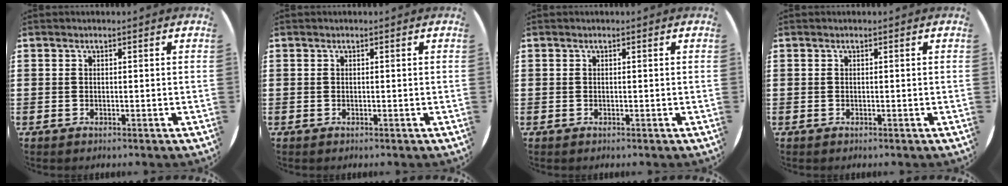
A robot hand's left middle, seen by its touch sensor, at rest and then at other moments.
{"total": 0.0}
{"total": 0.0}
{"total": 0.0}